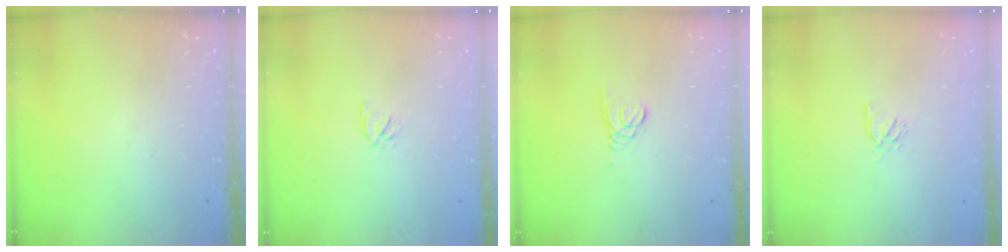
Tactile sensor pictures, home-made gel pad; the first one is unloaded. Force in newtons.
{"total": 1.7, "press": 1.6, "slide": 0.6}
{"total": 1.0, "press": 1.0, "slide": 0.1}
{"total": 3.5, "press": 3.5, "slide": 0.2}